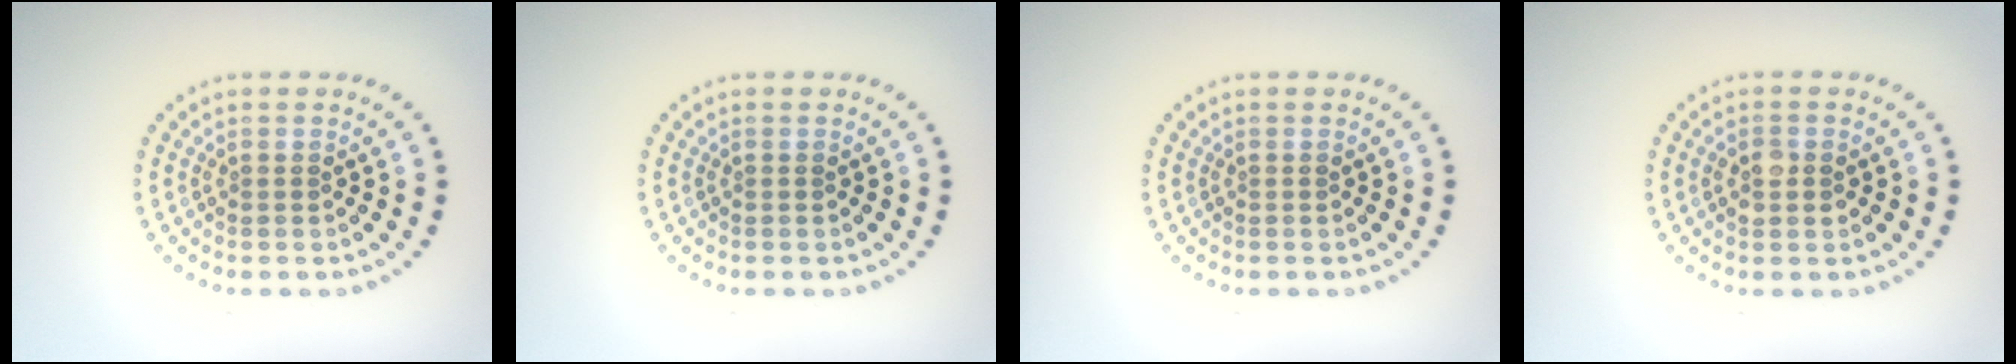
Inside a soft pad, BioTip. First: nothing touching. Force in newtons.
{"total": 0.0}
{"total": 0.0}
{"total": 2.1, "press": 2.1, "slide": 0.1}